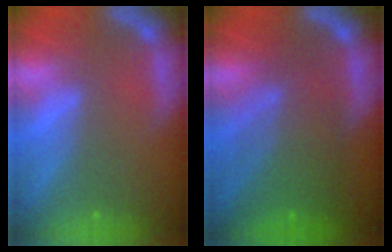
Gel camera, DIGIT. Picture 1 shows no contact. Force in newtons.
{"total": 8.0}